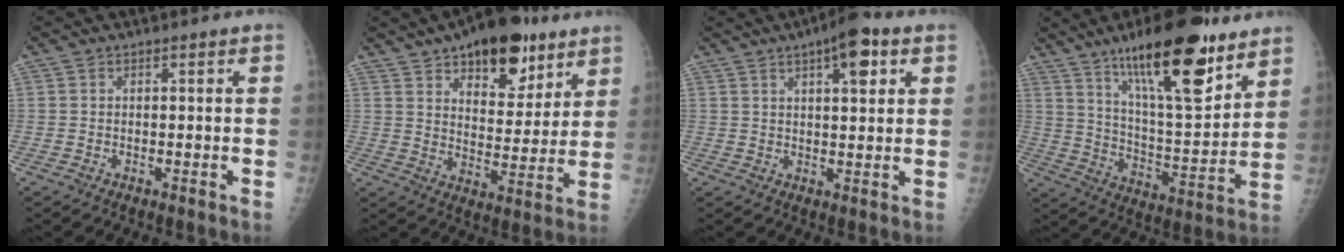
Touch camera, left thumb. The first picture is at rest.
{"total": 17.6, "force": [10.7, 8.6, 10.9], "torque": [-0.102, -0.050, 0.159]}
{"total": 8.1, "force": [4.0, 2.8, 6.5], "torque": [-0.079, -0.009, 0.054]}
{"total": 22.3, "force": [14.0, 6.5, 16.0], "torque": [-0.226, -0.070, 0.233]}